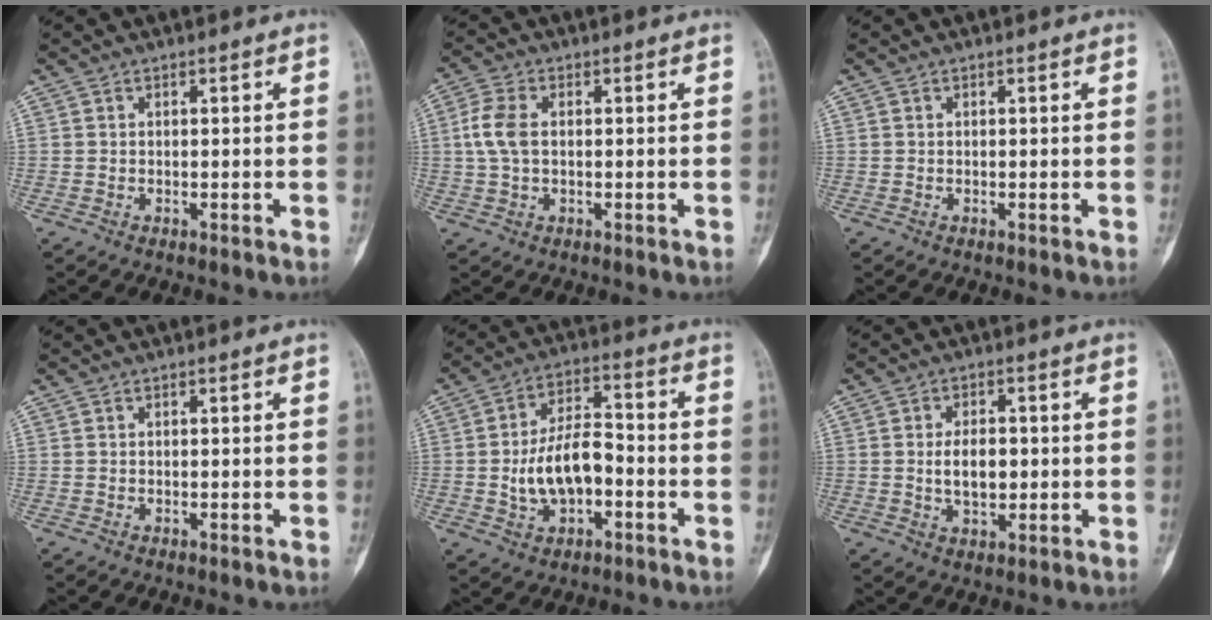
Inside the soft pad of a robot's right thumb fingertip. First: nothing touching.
{"total": 5.8, "force": [0.5, 3.5, 4.6], "torque": [-0.115, 0.011, 0.006]}
{"total": 0.0}
{"total": 0.0}
{"total": 11.3, "force": [-2.2, 6.3, 9.1], "torque": [-0.150, 0.033, -0.038]}
{"total": 5.9, "force": [-0.1, 3.5, 4.8], "torque": [-0.071, -0.001, 0.001]}